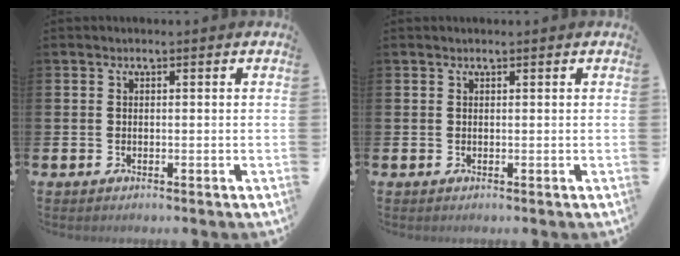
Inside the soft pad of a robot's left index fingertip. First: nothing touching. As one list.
[{"total": 0.0}]